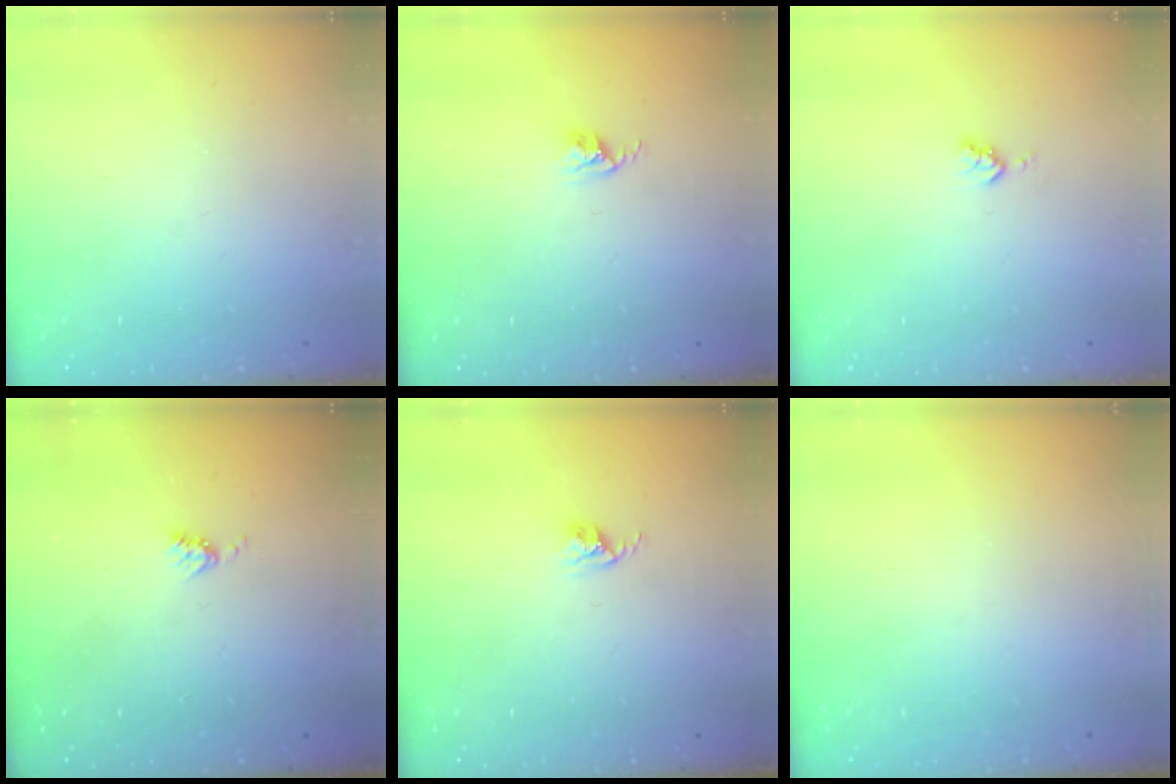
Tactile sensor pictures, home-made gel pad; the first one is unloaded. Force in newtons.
{"total": 2.6, "press": 2.6, "slide": 0.4}
{"total": 3.2, "press": 3.2, "slide": 0.4}
{"total": 3.9, "press": 3.8, "slide": 0.6}
{"total": 2.6, "press": 2.6, "slide": 0.4}
{"total": 0.0}